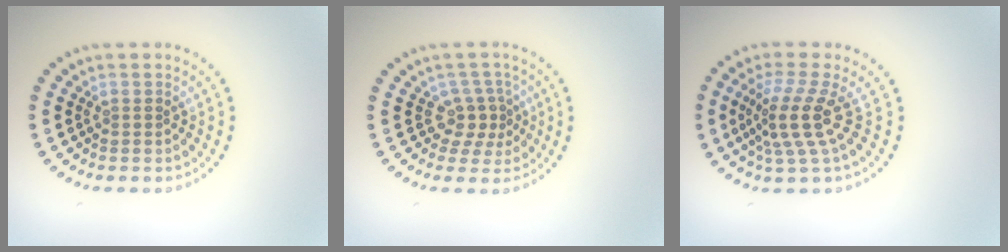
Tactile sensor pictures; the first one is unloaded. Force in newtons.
{"total": 2.5, "press": 1.9, "slide": 1.7}
{"total": 3.9, "press": 2.7, "slide": 2.9}